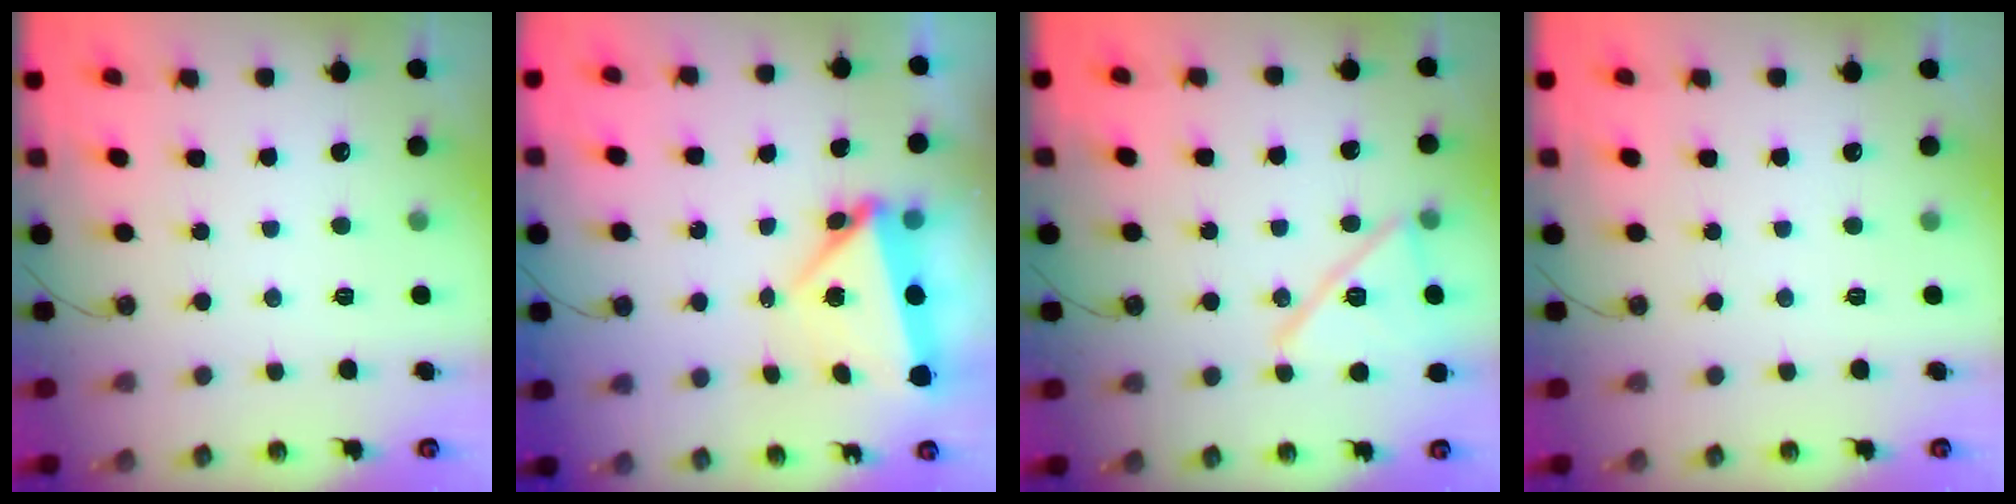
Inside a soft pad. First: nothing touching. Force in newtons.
{"total": 10.5, "press": 4.6, "slide": 9.4}
{"total": 14.7, "press": 14.7, "slide": 0.1}
{"total": 0.0}